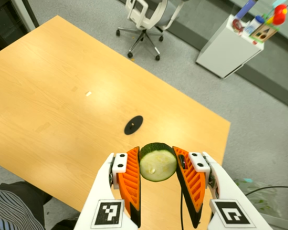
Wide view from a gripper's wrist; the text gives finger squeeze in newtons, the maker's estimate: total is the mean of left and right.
{"total": 11.4, "left": 10.9, "right": 11.9}